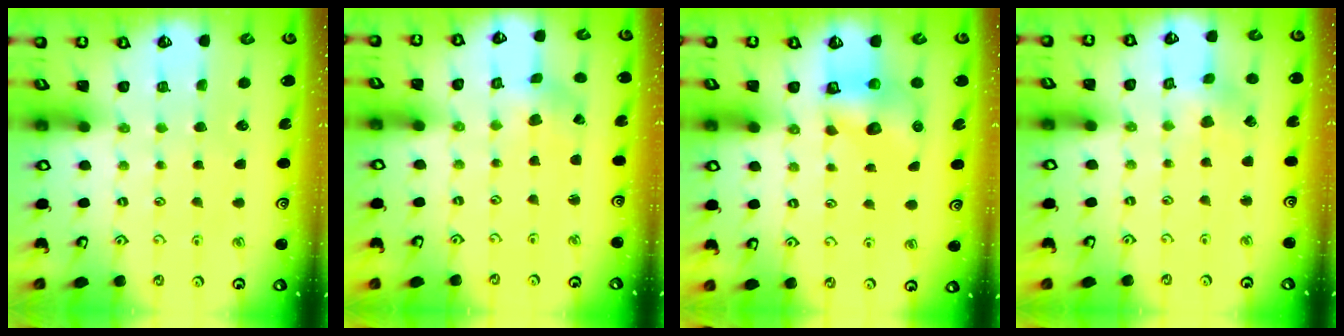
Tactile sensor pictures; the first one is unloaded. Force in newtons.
{"total": 0.7, "press": 0.7, "slide": 0.1}
{"total": 8.0, "press": 8.0, "slide": 0.4}
{"total": 2.2, "press": 2.2, "slide": 0.3}